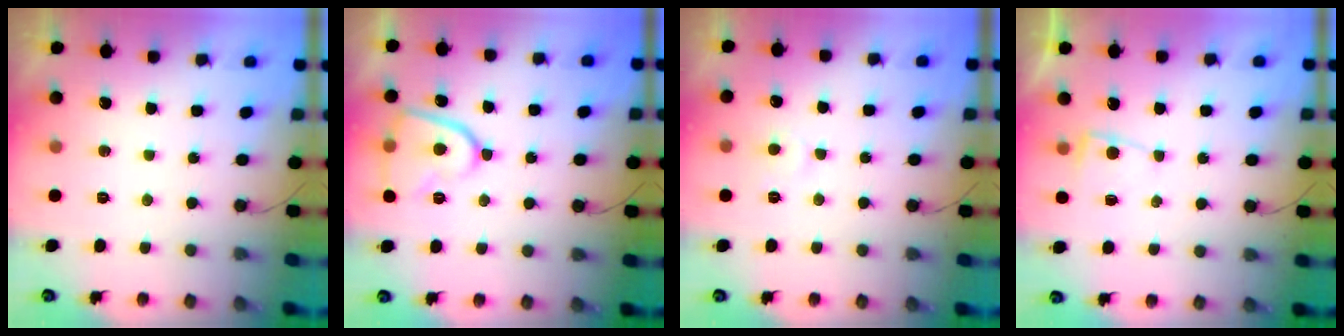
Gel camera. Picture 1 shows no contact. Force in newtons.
{"total": 11.9, "press": 11.8, "slide": 1.5}
{"total": 4.1, "press": 4.1, "slide": 0.3}
{"total": 4.4, "press": 4.4, "slide": 0.5}